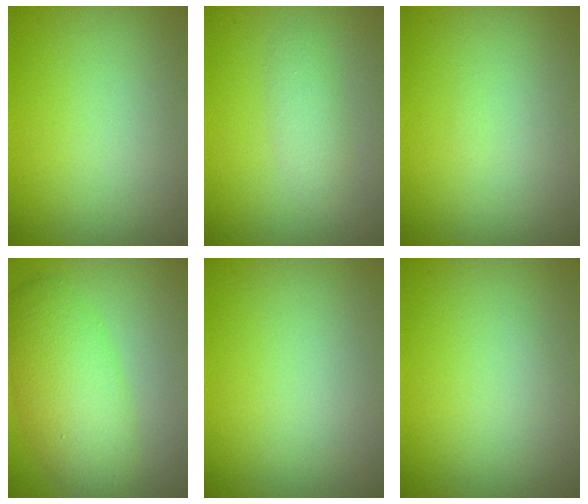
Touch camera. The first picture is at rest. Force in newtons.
{"total": 1.8, "press": 1.8, "slide": 0.0}
{"total": 0.0}
{"total": 5.8, "press": 5.7, "slide": 0.2}
{"total": 0.0}
{"total": 0.0}